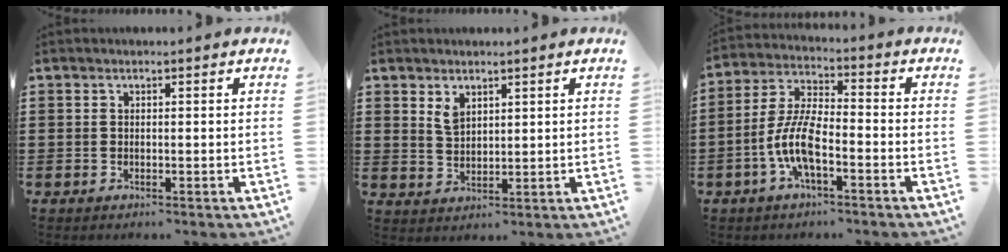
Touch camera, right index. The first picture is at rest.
{"total": 2.9, "force": [1.9, 1.6, 1.4], "torque": [-0.034, 0.003, 0.036]}
{"total": 8.1, "force": [-3.2, 2.4, 7.0], "torque": [-0.175, -0.014, -0.067]}